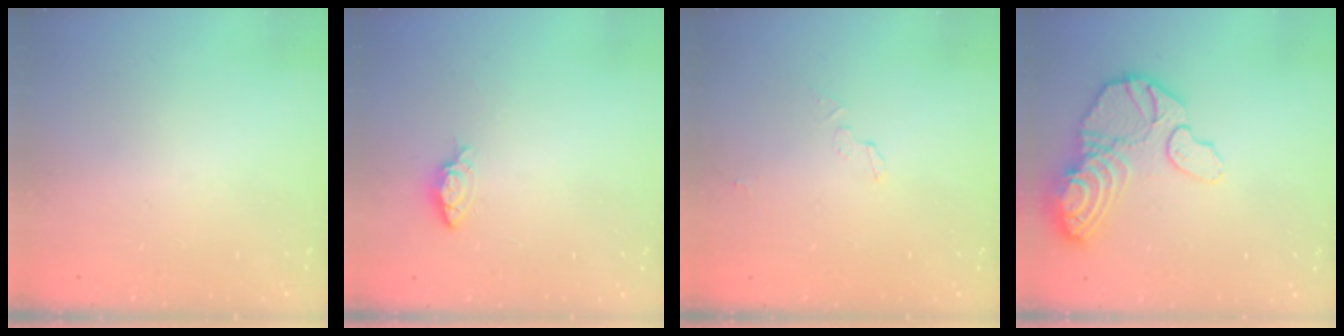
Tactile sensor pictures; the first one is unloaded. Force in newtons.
{"total": 5.0, "press": 4.9, "slide": 0.8}
{"total": 3.4, "press": 3.4, "slide": 0.3}
{"total": 17.8, "press": 17.7, "slide": 1.6}